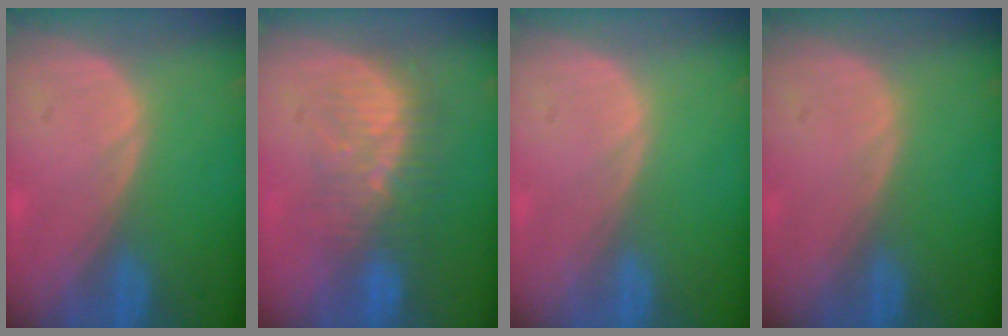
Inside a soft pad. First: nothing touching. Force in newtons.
{"total": 8.0, "press": 7.6, "slide": 2.6}
{"total": 0.0}
{"total": 0.0}